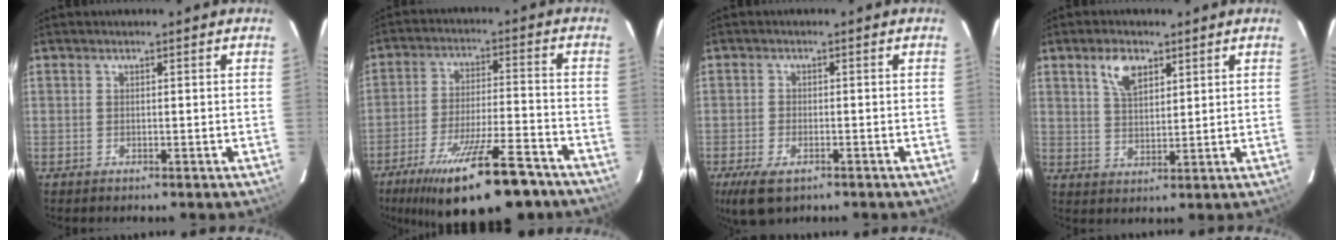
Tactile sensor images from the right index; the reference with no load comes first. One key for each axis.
{"total": 20.0, "fx": -14.5, "fy": 4.8, "fz": 12.9, "tx": -0.232, "ty": -0.033, "tz": -0.219}
{"total": 6.5, "fx": -4.0, "fy": 3.1, "fz": 4.1, "tx": -0.102, "ty": -0.021, "tz": -0.072}
{"total": 5.9, "fx": 3.3, "fy": 3.0, "fz": 3.9, "tx": -0.069, "ty": 0.008, "tz": 0.063}